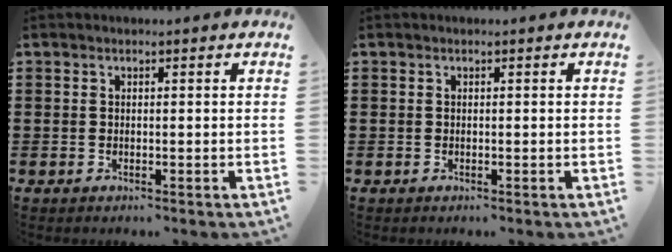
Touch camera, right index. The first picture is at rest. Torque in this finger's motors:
{"motor_torque": [-0.51, 0.52, 0.00, 0.00]}